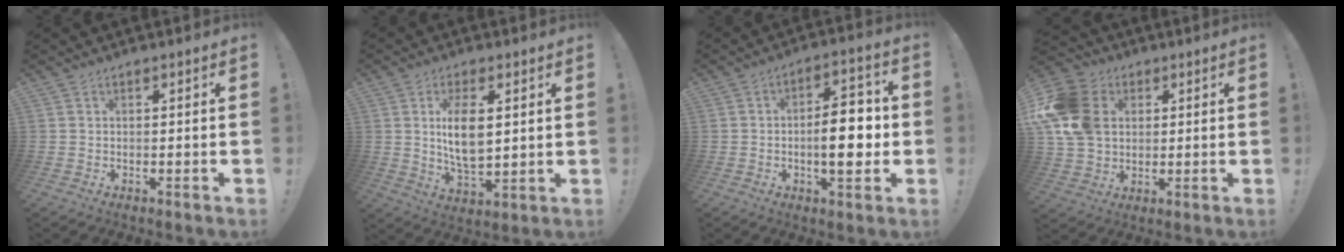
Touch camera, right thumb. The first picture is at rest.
{"total": 10.5, "force": [2.3, 5.1, 8.9], "torque": [-0.172, -0.015, 0.033]}
{"total": 12.4, "force": [-1.5, 4.9, 11.3], "torque": [-0.162, 0.008, -0.031]}
{"total": 16.9, "force": [3.2, 13.8, 9.1], "torque": [-0.168, -0.003, 0.067]}